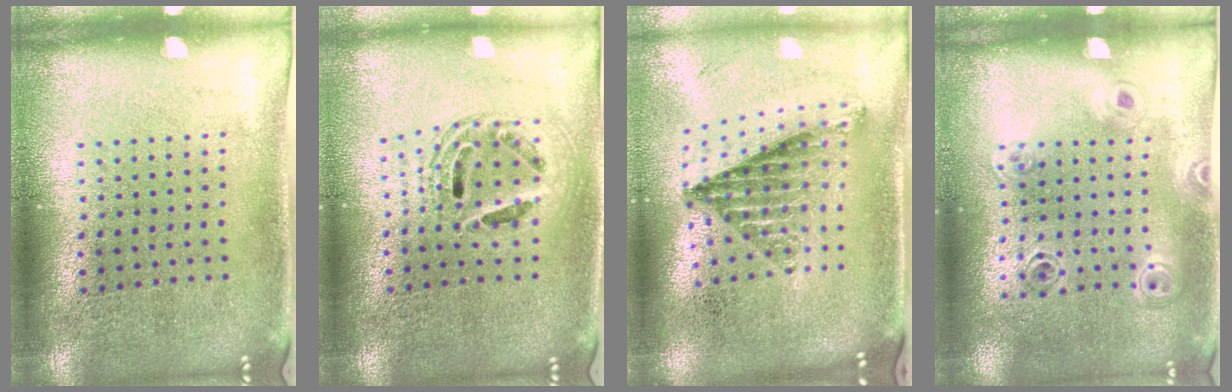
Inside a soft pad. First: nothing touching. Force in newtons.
{"total": 1.6, "press": 1.3, "slide": 0.9}
{"total": 1.1, "press": 1.0, "slide": 0.5}
{"total": 1.0, "press": 1.0, "slide": 0.0}